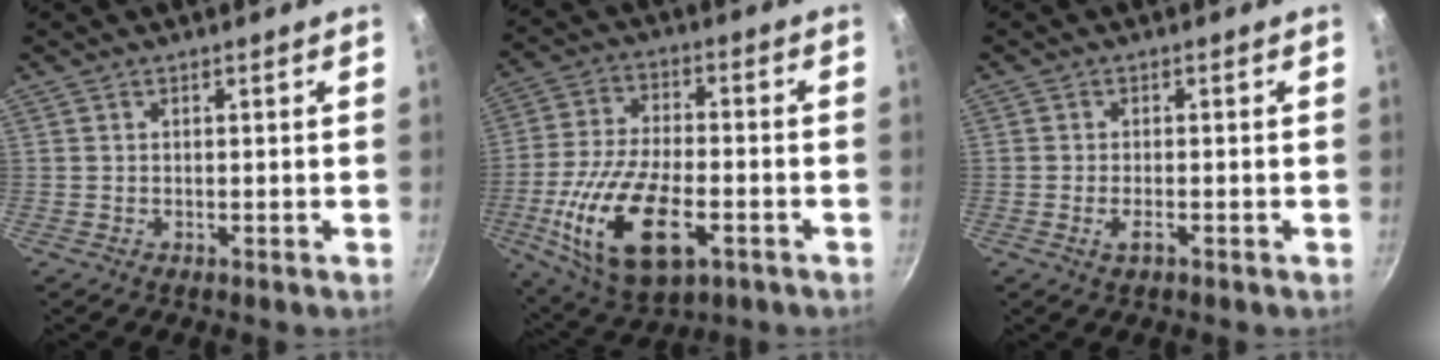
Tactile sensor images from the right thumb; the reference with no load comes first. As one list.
[{"total": 19.5, "force": [-6.3, 9.5, 15.8], "torque": [-0.301, 0.009, -0.110]}, {"total": 2.1, "force": [-1.0, 0.8, 1.7], "torque": [-0.034, 0.003, -0.020]}]